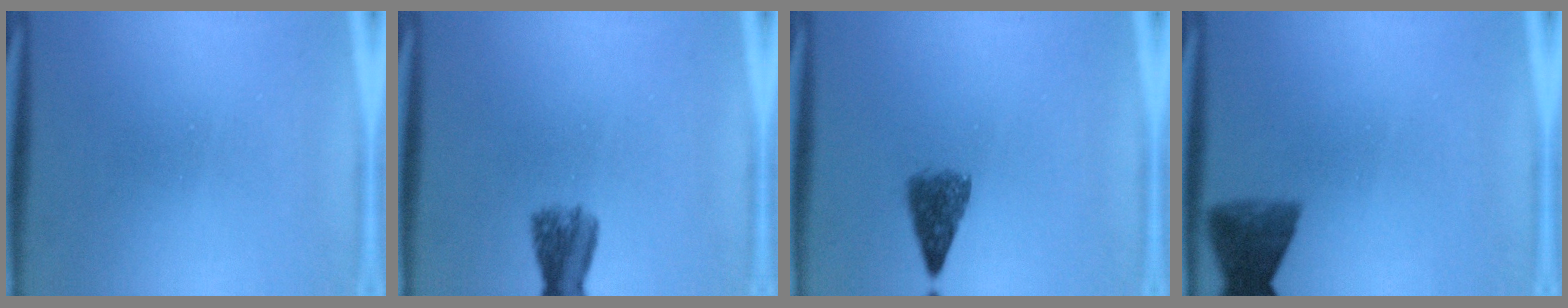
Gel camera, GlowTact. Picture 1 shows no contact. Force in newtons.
{"total": 4.0}
{"total": 4.1}
{"total": 3.5}